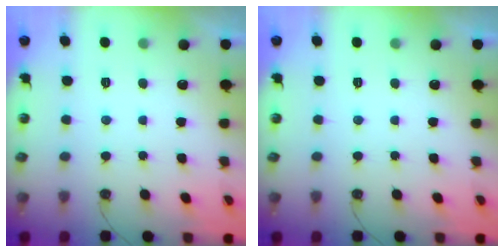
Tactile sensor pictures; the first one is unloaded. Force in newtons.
{"total": 0.0}